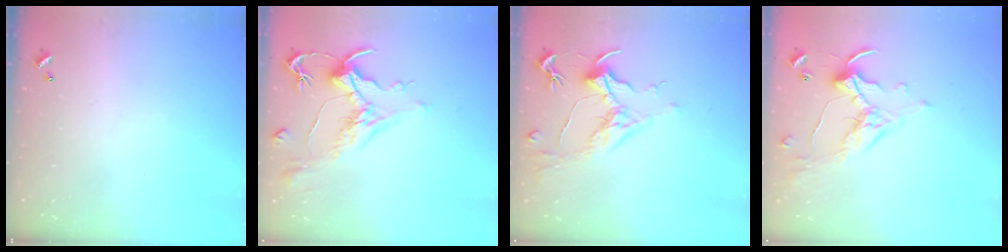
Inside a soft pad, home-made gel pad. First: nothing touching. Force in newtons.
{"total": 1.6, "press": 0.8, "slide": 1.5}
{"total": 1.6, "press": 1.4, "slide": 0.8}
{"total": 1.1, "press": 1.1, "slide": 0.1}